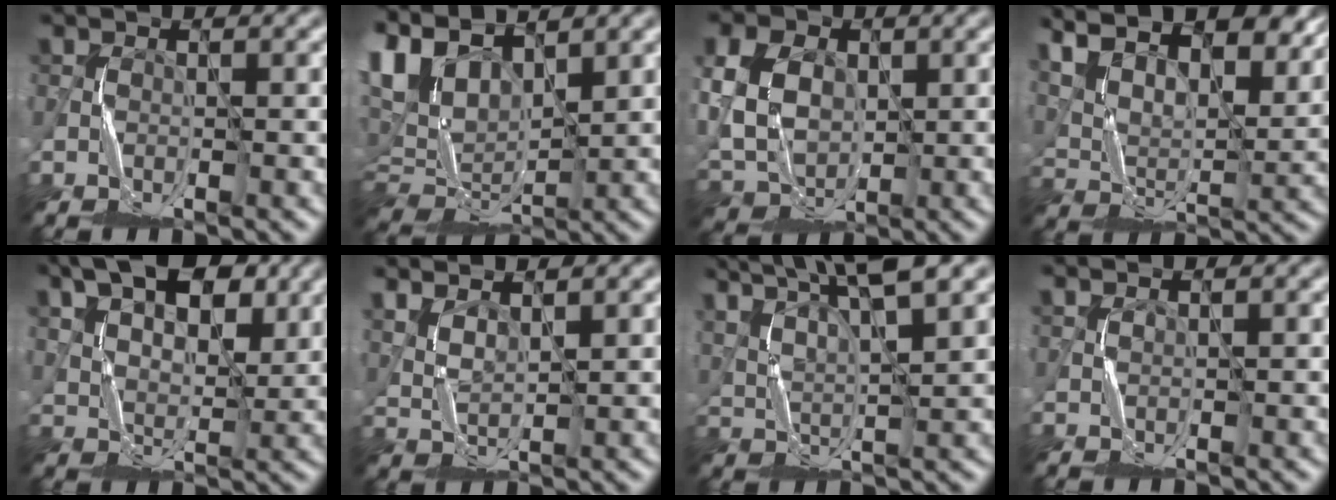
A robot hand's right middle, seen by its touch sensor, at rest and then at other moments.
{"total": 8.1, "force": [3.8, 4.4, 5.8], "torque": [-0.139, 0.010, 0.070]}
{"total": 9.0, "force": [1.3, 6.6, 5.9], "torque": [-0.144, 0.019, 0.016]}
{"total": 14.6, "force": [10.0, 5.7, 9.0], "torque": [-0.185, 0.029, 0.149]}
{"total": 11.2, "force": [5.6, 5.7, 7.8], "torque": [-0.127, 0.023, 0.081]}
{"total": 3.6, "force": [2.6, 1.1, 2.3], "torque": [-0.050, 0.004, 0.048]}
{"total": 10.2, "force": [6.8, 2.4, 7.2], "torque": [-0.137, 0.015, 0.099]}
{"total": 1.0, "force": [0.8, 0.2, 0.5], "torque": [-0.010, -0.002, 0.009]}